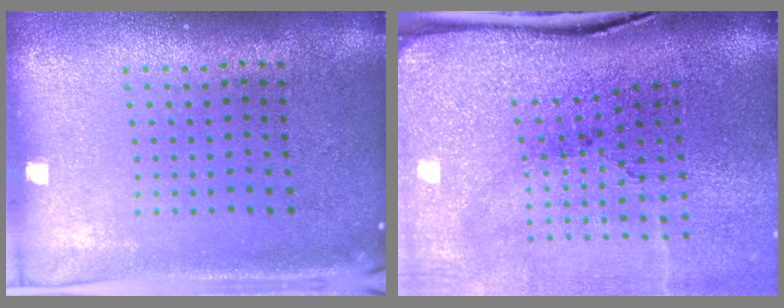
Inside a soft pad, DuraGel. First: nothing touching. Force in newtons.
{"total": 4.9, "press": 3.9, "slide": 3.0}